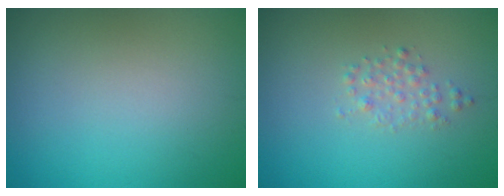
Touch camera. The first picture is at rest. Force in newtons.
{"total": 1.4, "press": 1.4, "slide": 0.0}